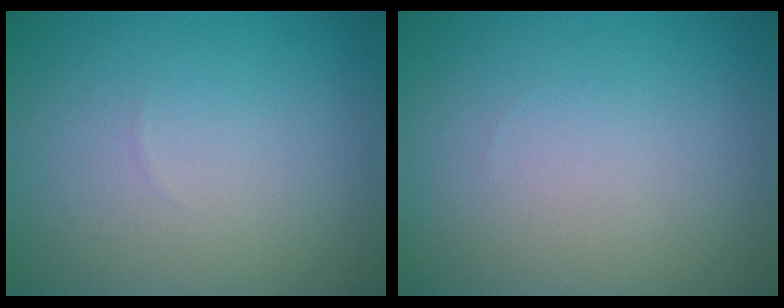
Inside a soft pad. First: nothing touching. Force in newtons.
{"total": 0.0}